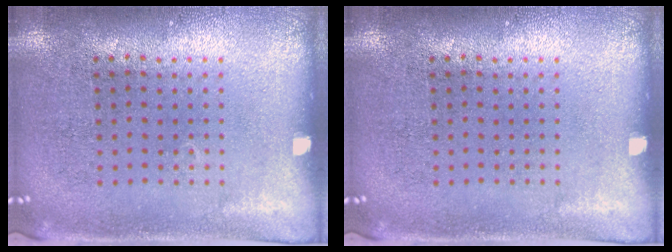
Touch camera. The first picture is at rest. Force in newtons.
{"total": 0.0}